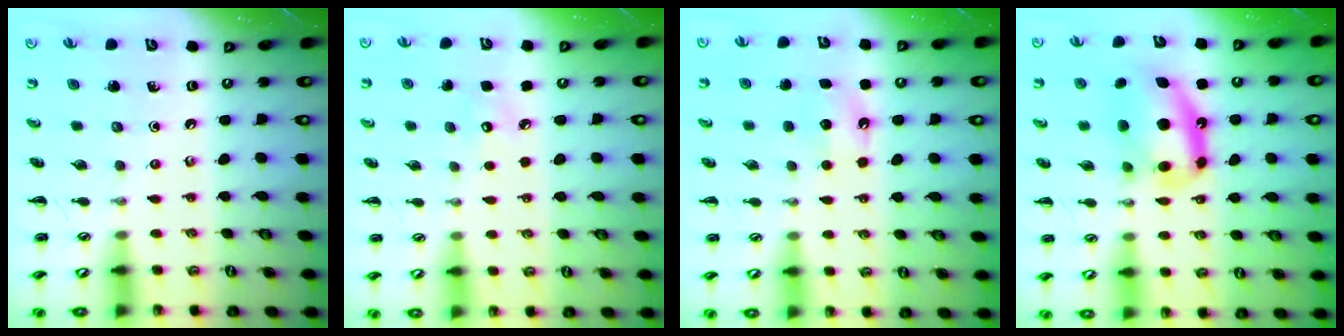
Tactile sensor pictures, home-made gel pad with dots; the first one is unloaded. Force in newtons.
{"total": 5.0, "press": 4.8, "slide": 1.2}
{"total": 6.8, "press": 6.6, "slide": 1.8}
{"total": 13.1, "press": 12.7, "slide": 3.2}